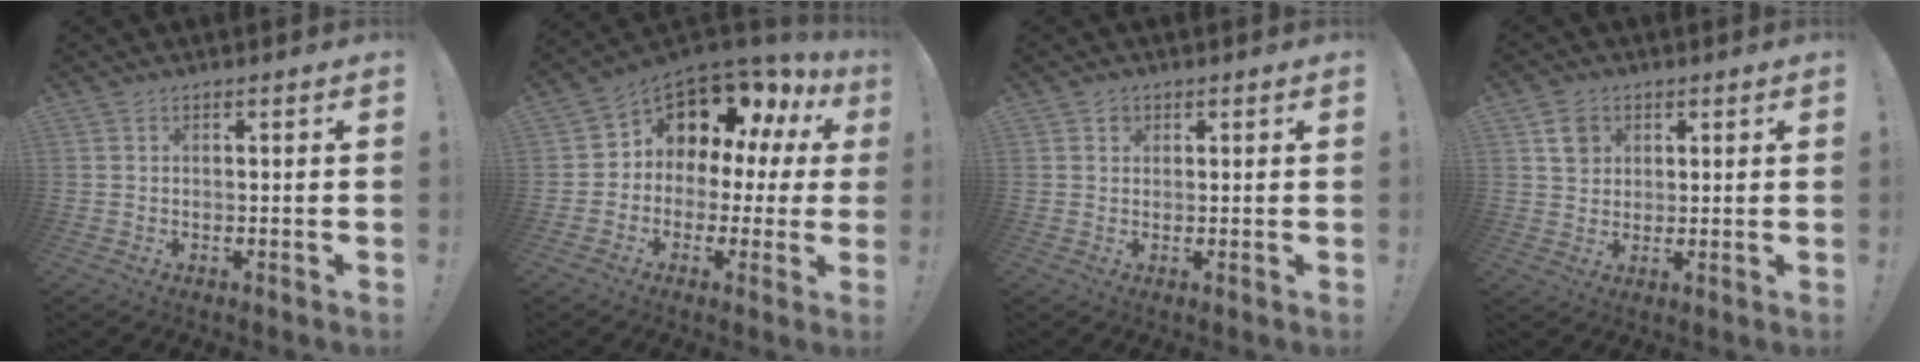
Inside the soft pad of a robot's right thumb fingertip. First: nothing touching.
{"total": 10.1, "force": [5.4, 6.3, 5.7], "torque": [-0.089, -0.054, 0.098]}
{"total": 1.6, "force": [0.8, 1.3, 0.3], "torque": [0.007, -0.005, 0.012]}
{"total": 5.6, "force": [2.6, 4.6, 1.8], "torque": [-0.021, -0.003, 0.048]}